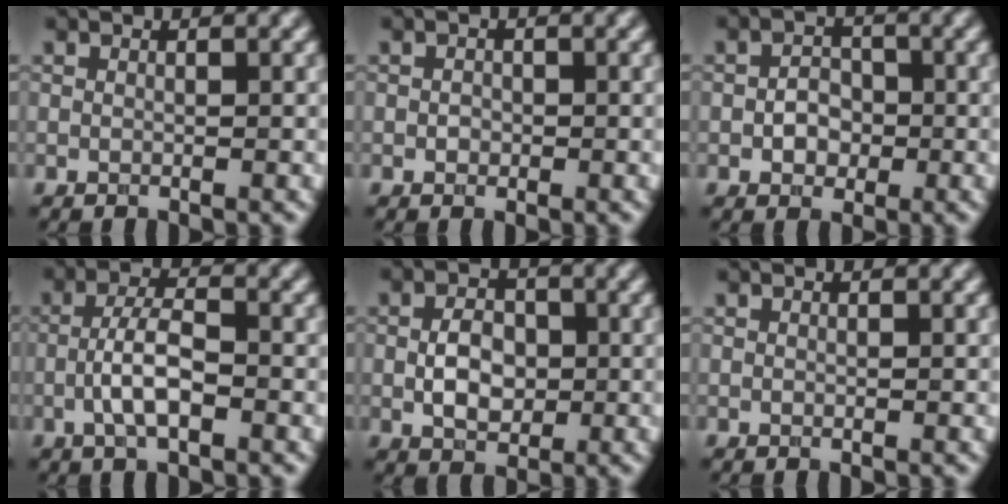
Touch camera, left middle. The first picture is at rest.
{"total": 0.8, "force": [-0.1, 0.7, 0.3], "torque": [-0.004, -0.004, -0.003]}
{"total": 2.4, "force": [-0.5, 1.9, 1.4], "torque": [-0.021, 0.001, -0.014]}
{"total": 3.7, "force": [-1.1, 1.2, 3.3], "torque": [-0.067, 0.004, -0.025]}
{"total": 3.8, "force": [-0.2, 2.6, 2.7], "torque": [-0.052, 0.000, -0.006]}
{"total": 0.0}